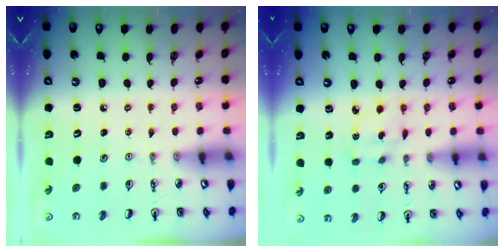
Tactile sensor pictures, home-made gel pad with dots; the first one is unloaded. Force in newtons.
{"total": 2.9, "press": 2.9, "slide": 0.1}